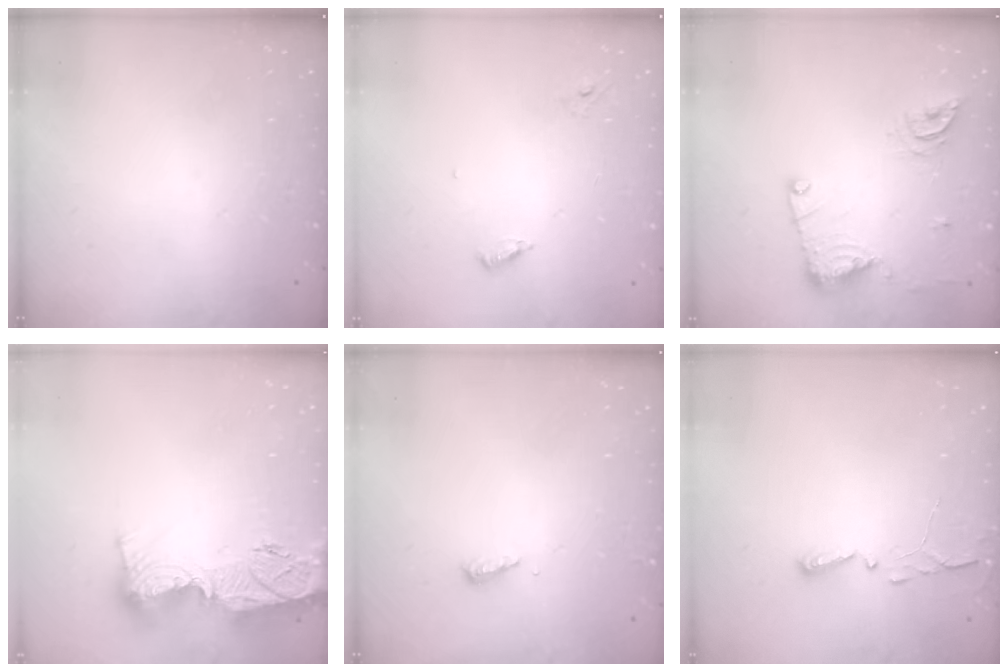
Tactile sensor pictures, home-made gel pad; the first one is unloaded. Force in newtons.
{"total": 4.6, "press": 4.6, "slide": 0.4}
{"total": 12.2, "press": 12.2, "slide": 1.2}
{"total": 18.5, "press": 18.4, "slide": 1.7}
{"total": 5.1, "press": 5.1, "slide": 0.5}
{"total": 2.9, "press": 2.9, "slide": 0.4}